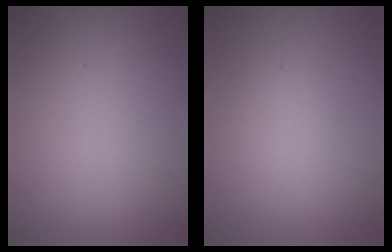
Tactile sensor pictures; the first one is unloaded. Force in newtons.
{"total": 1.3, "press": 1.3, "slide": 0.1}